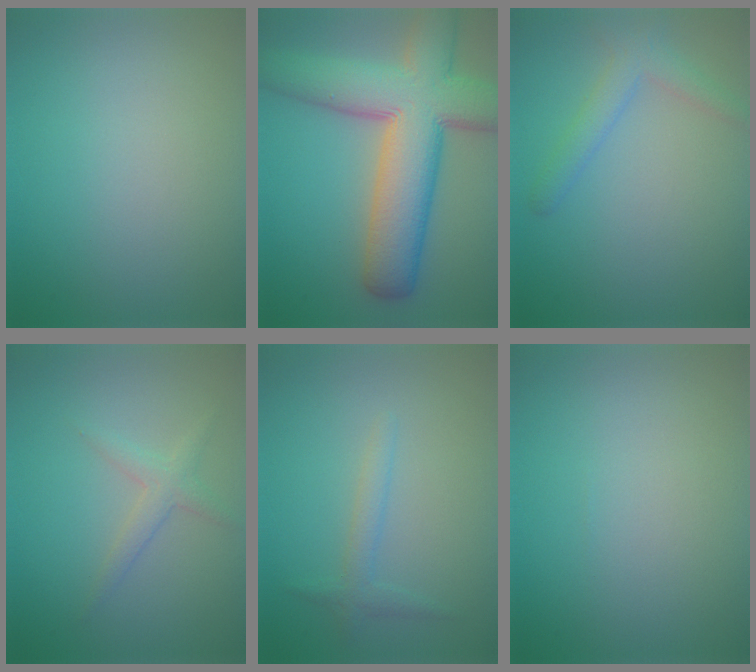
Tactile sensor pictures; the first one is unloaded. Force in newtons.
{"total": 12.1, "press": 12.1, "slide": 0.6}
{"total": 2.5, "press": 2.5, "slide": 0.2}
{"total": 1.8, "press": 1.8, "slide": 0.1}
{"total": 1.6, "press": 1.6, "slide": 0.1}
{"total": 0.0}